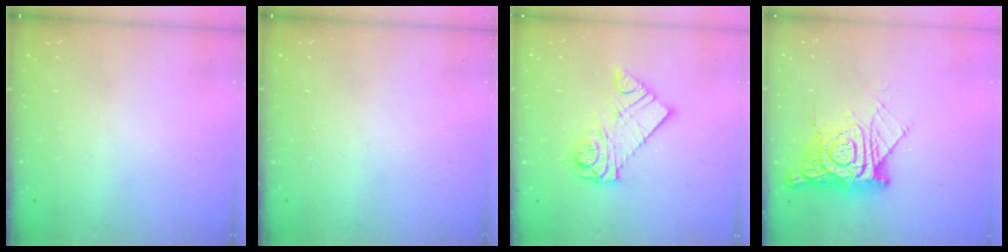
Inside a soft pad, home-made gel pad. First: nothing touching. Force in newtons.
{"total": 0.0}
{"total": 11.5, "press": 11.4, "slide": 1.3}
{"total": 13.2, "press": 13.2, "slide": 1.2}